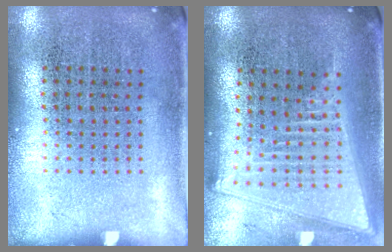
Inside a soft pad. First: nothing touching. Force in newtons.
{"total": 2.1, "press": 1.7, "slide": 1.2}